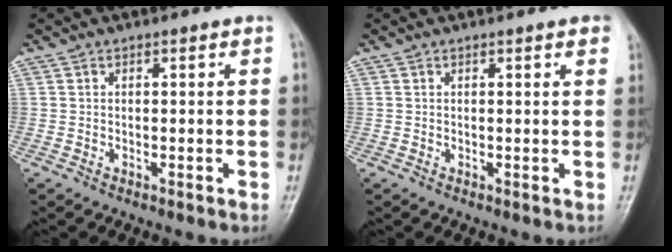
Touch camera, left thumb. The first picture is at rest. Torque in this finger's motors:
{"motor_torque": [0.91, 0.69, 0.13, -0.35, 0.00]}